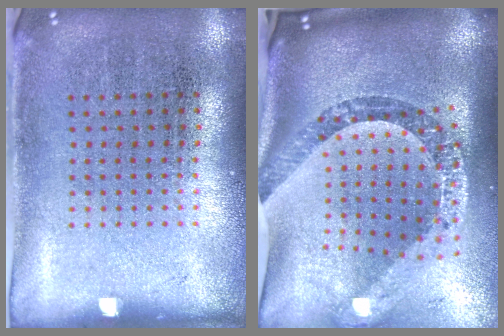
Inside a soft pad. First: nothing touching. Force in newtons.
{"total": 3.5, "press": 2.5, "slide": 2.5}